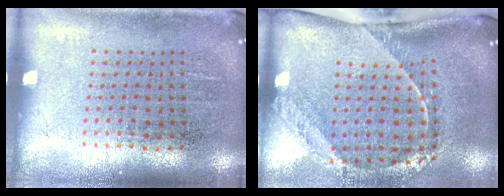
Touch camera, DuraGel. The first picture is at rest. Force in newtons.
{"total": 2.7, "press": 1.8, "slide": 2.0}